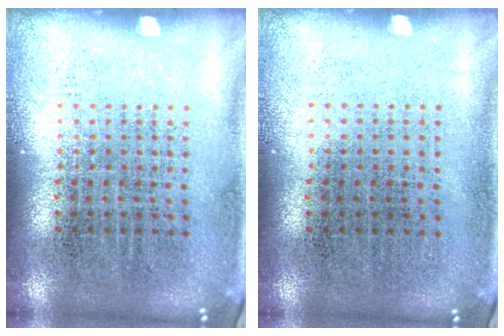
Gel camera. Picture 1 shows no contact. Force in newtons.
{"total": 0.0}